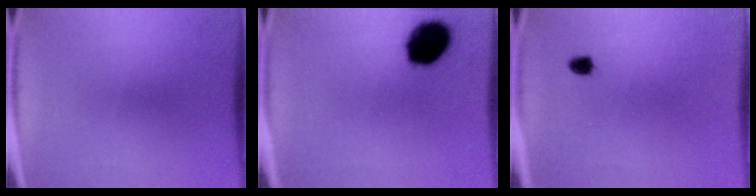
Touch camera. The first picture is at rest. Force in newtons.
{"total": 13.7}
{"total": 1.2}